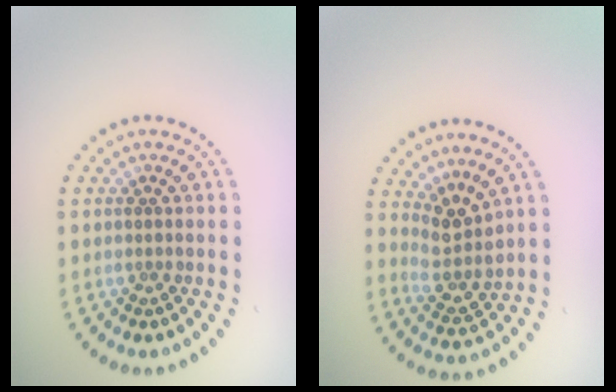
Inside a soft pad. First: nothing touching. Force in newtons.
{"total": 3.0, "press": 2.3, "slide": 2.0}